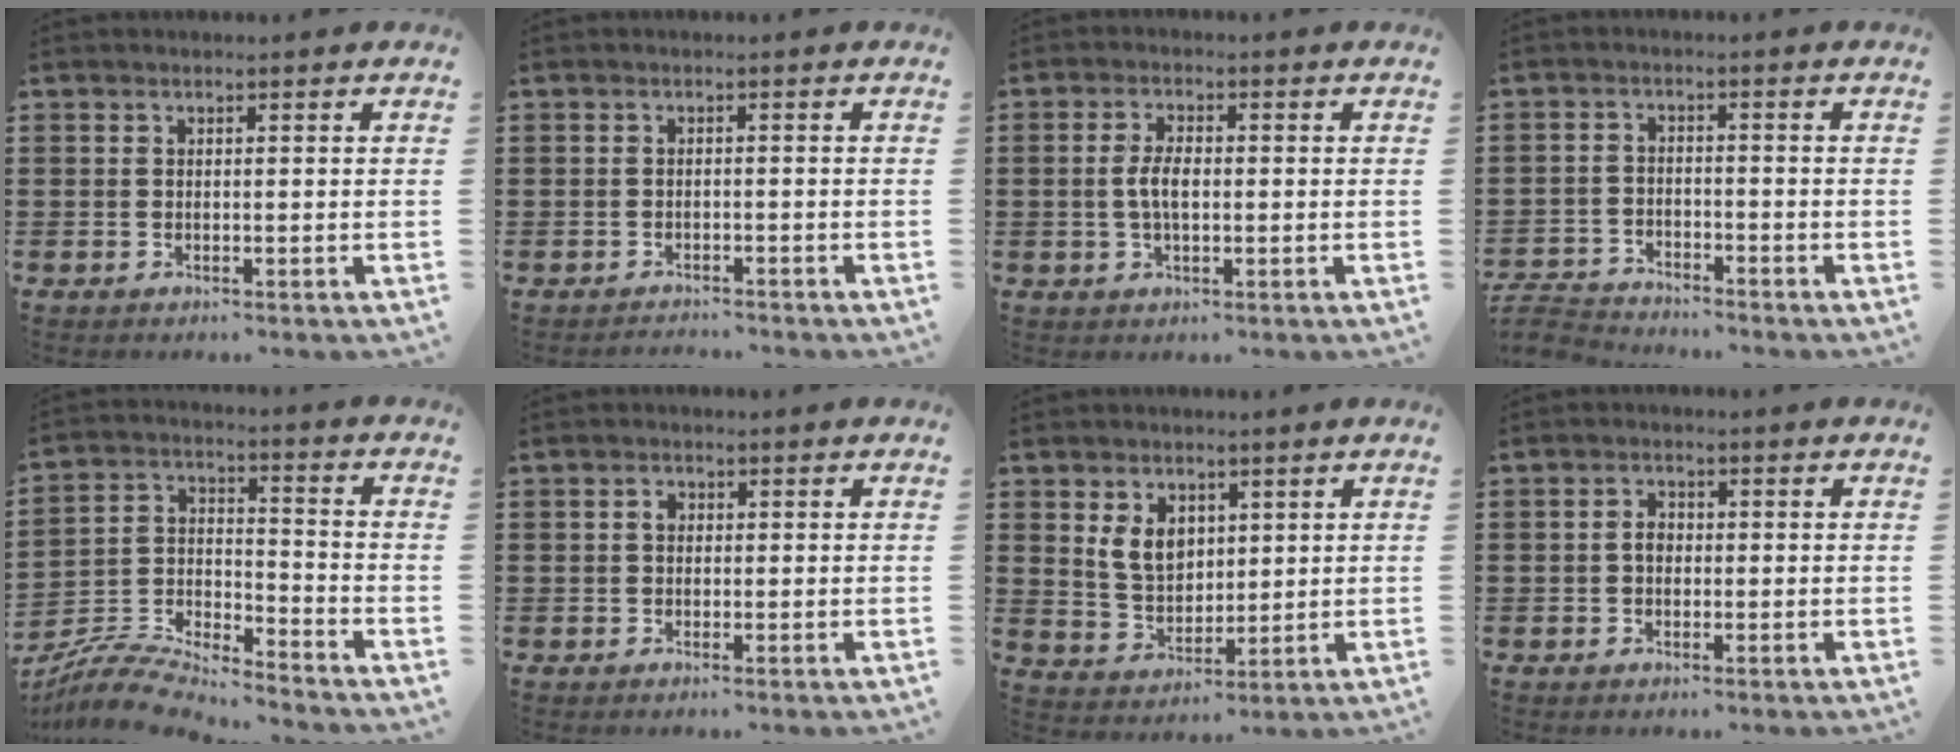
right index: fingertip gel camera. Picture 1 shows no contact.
{"total": 1.2, "force": [-1.2, 0.1, -0.2], "torque": [0.000, 0.004, -0.027]}
{"total": 3.9, "force": [-0.1, 1.8, 3.5], "torque": [-0.075, 0.001, -0.006]}
{"total": 3.7, "force": [-3.7, 0.3, 0.0], "torque": [-0.012, -0.002, -0.082]}
{"total": 6.9, "force": [-6.7, 0.9, 1.3], "torque": [-0.042, -0.004, -0.138]}
{"total": 1.4, "force": [0.2, 1.0, 0.9], "torque": [-0.020, 0.007, 0.002]}
{"total": 6.0, "force": [2.2, 4.3, 3.5], "torque": [-0.084, 0.007, 0.037]}
{"total": 2.1, "force": [-0.2, 1.5, 1.5], "torque": [-0.029, 0.006, -0.005]}